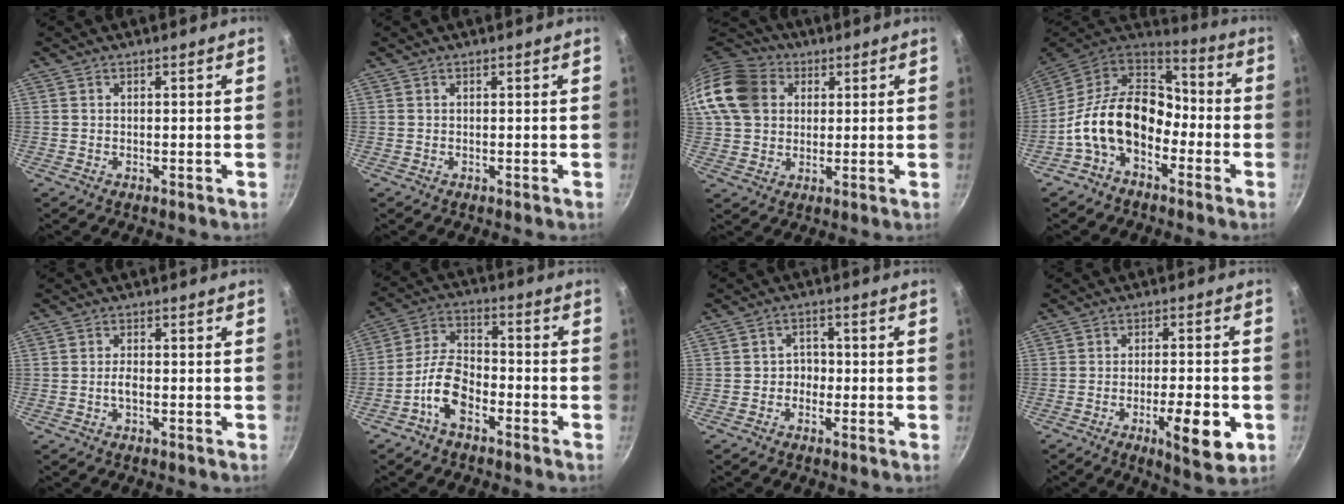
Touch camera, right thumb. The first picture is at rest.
{"total": 0.0}
{"total": 16.4, "force": [4.4, 13.3, 8.6], "torque": [-0.168, 0.020, 0.073]}
{"total": 17.4, "force": [-4.8, 11.8, 11.9], "torque": [-0.175, 0.060, -0.107]}
{"total": 1.9, "force": [-0.5, 0.8, 1.6], "torque": [-0.033, 0.009, -0.012]}
{"total": 9.2, "force": [-4.7, 4.8, 6.2], "torque": [-0.111, 0.044, -0.099]}
{"total": 2.9, "force": [-1.0, 2.4, 1.2], "torque": [0.007, 0.013, -0.020]}
{"total": 10.8, "force": [-3.7, 3.1, 9.6], "torque": [-0.128, 0.008, -0.050]}